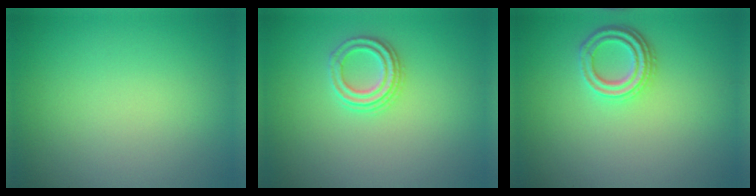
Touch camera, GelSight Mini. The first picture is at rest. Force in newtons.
{"total": 2.3, "press": 2.2, "slide": 0.6}
{"total": 3.2, "press": 2.7, "slide": 1.8}